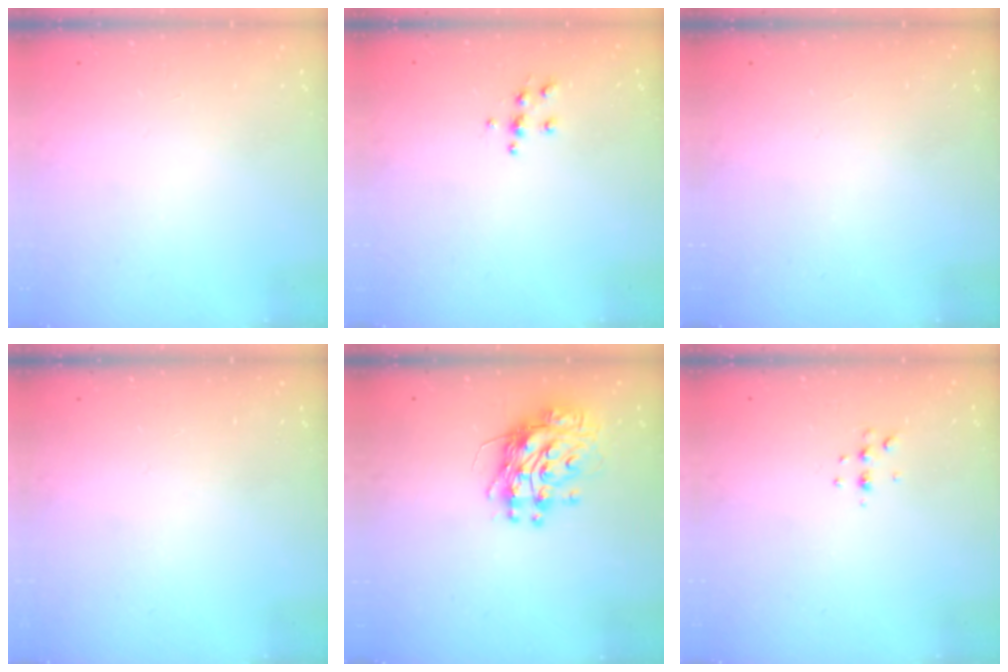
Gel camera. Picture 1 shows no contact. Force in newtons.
{"total": 5.3, "press": 5.2, "slide": 0.5}
{"total": 0.0}
{"total": 0.0}
{"total": 11.5, "press": 11.4, "slide": 1.3}
{"total": 4.4, "press": 4.0, "slide": 1.8}